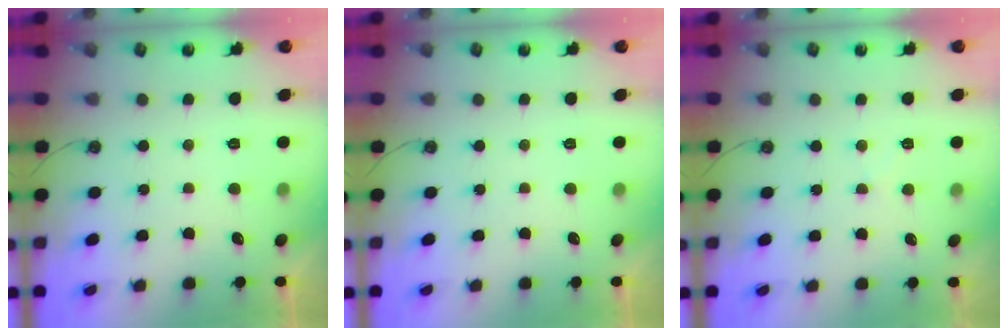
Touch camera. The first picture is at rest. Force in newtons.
{"total": 0.0}
{"total": 5.1, "press": 5.0, "slide": 0.7}